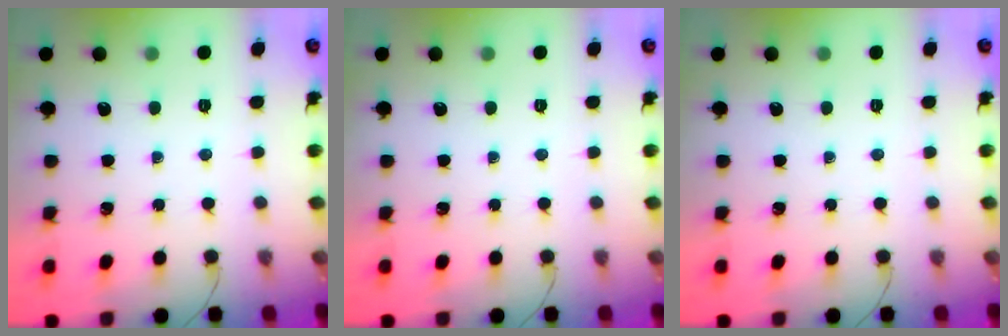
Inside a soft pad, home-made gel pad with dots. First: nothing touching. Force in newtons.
{"total": 0.0}
{"total": 0.0}